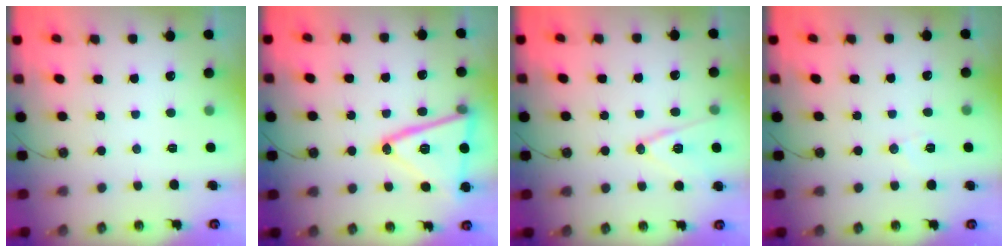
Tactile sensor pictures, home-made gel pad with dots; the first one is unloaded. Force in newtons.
{"total": 20.6, "press": 20.3, "slide": 3.4}
{"total": 12.1, "press": 11.6, "slide": 3.5}
{"total": 5.6, "press": 5.4, "slide": 1.3}